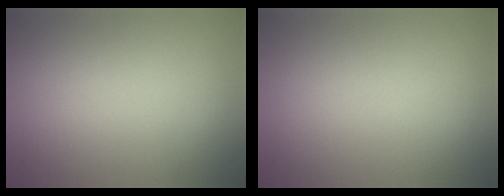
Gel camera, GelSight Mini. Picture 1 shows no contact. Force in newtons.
{"total": 0.0}